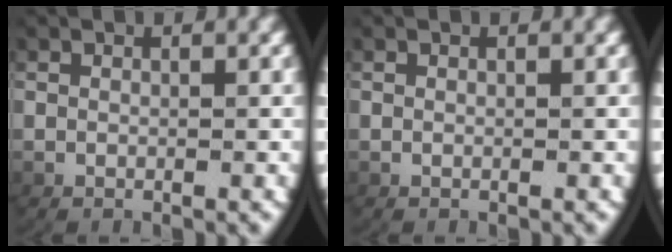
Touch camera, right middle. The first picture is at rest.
{"total": 0.0}